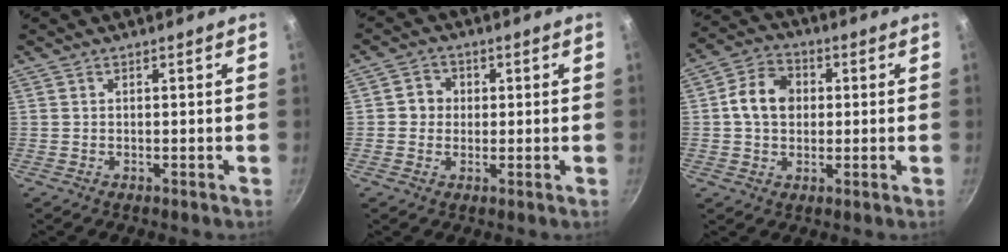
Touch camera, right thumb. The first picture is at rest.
{"total": 4.1, "force": [0.3, 3.9, 1.4], "torque": [0.003, 0.005, -0.003]}
{"total": 9.0, "force": [1.0, 7.1, 5.4], "torque": [-0.075, 0.014, 0.004]}